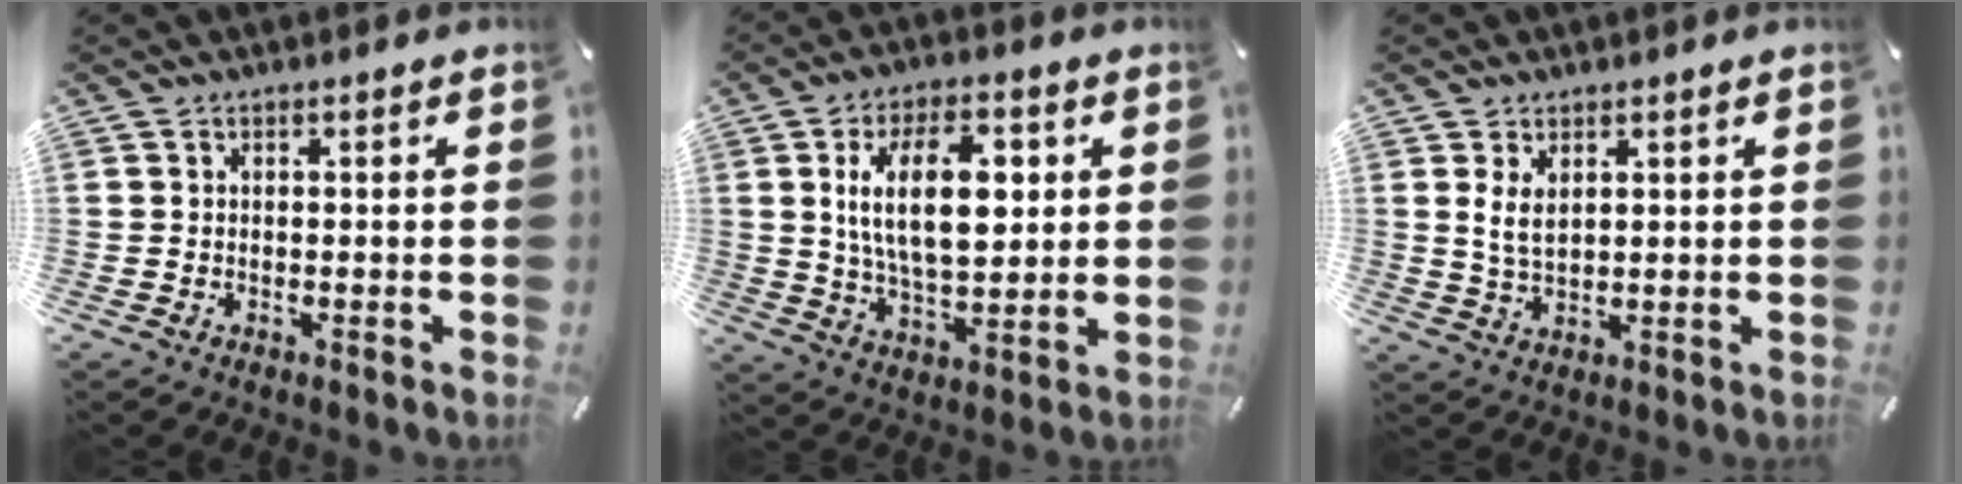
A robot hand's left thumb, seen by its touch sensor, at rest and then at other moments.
{"total": 16.0, "force": [3.9, 8.6, 13.0], "torque": [-0.237, -0.003, 0.058]}
{"total": 4.5, "force": [2.0, 2.5, 3.2], "torque": [-0.084, -0.002, 0.031]}